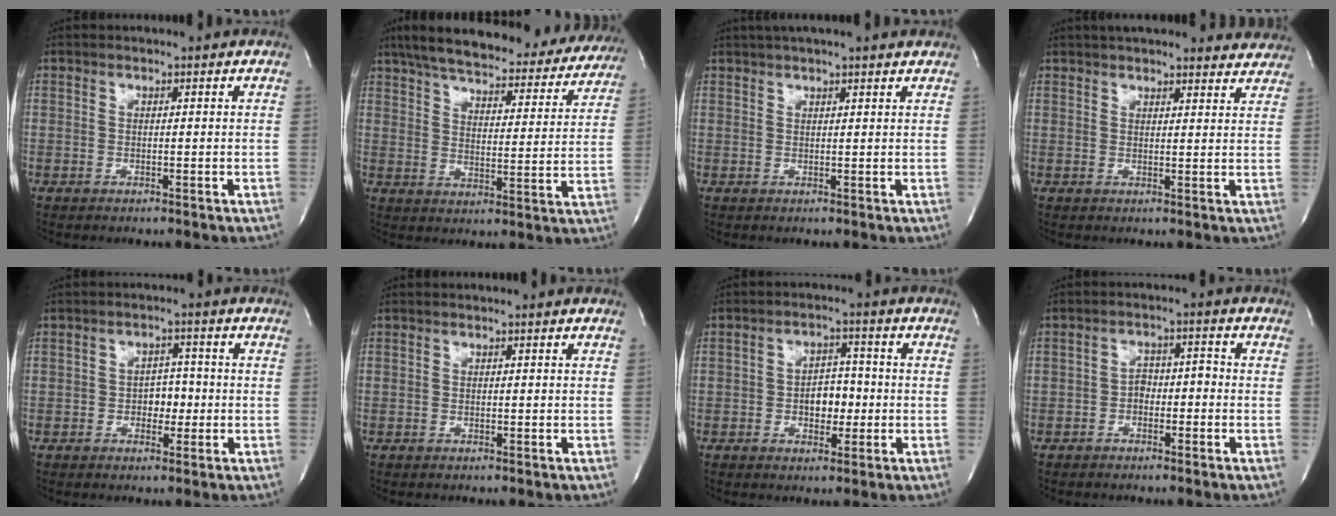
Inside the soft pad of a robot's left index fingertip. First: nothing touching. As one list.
[{"total": 29.9, "force": [26.1, 7.6, 12.5], "torque": [-0.204, -0.015, 0.325]}, {"total": 9.3, "force": [7.8, 0.9, 4.9], "torque": [-0.077, 0.033, 0.099]}, {"total": 16.4, "force": [15.1, 3.6, 5.4], "torque": [-0.070, 0.021, 0.180]}, {"total": 3.5, "force": [-0.8, 2.3, 2.5], "torque": [-0.031, 0.007, -0.011]}, {"total": 0.0}, {"total": 4.9, "force": [-0.9, 2.9, 3.8], "torque": [-0.055, 0.012, -0.013]}, {"total": 3.2, "force": [-1.4, 1.9, 2.1], "torque": [-0.031, 0.019, -0.025]}]